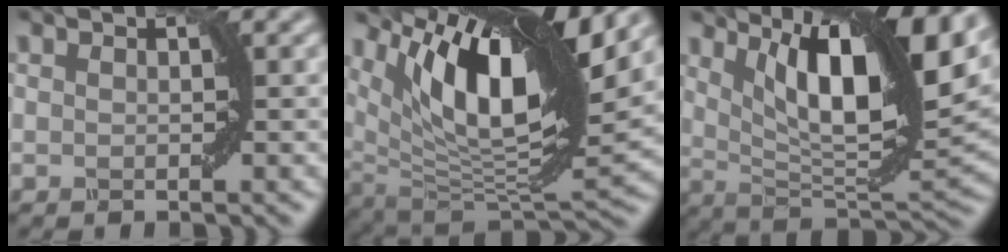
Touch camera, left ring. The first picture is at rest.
{"total": 13.4, "force": [6.6, 4.5, 10.8], "torque": [-0.196, 0.017, 0.122]}
{"total": 12.5, "force": [4.9, 3.6, 10.9], "torque": [-0.162, 0.003, 0.090]}